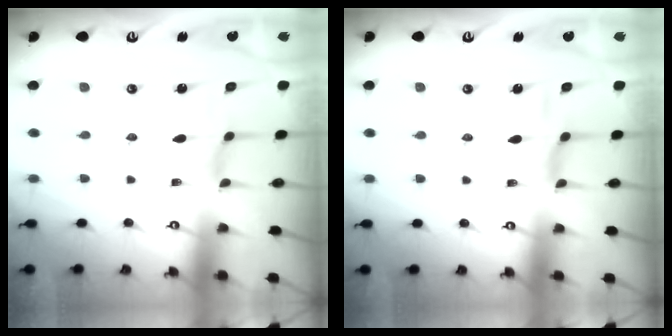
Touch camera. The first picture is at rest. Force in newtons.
{"total": 2.1, "press": 2.1, "slide": 0.6}